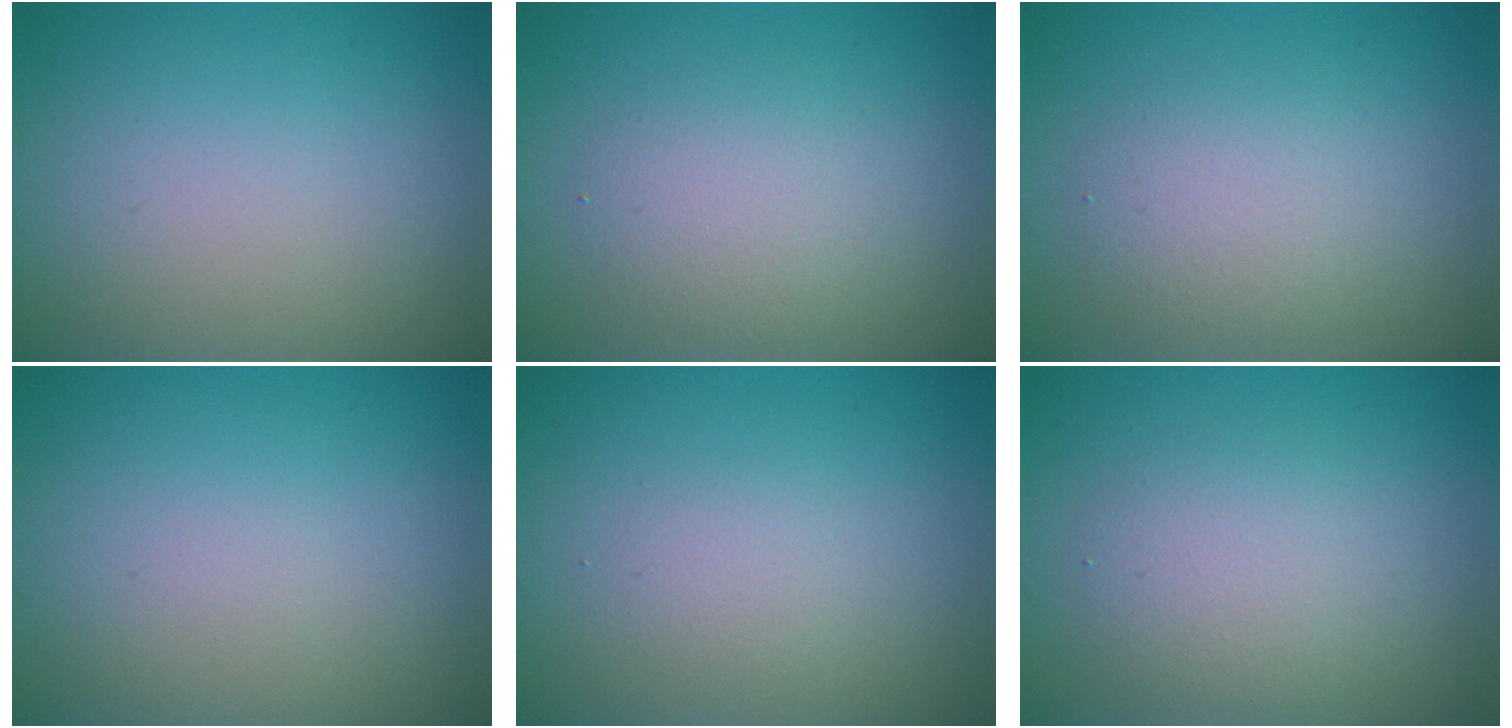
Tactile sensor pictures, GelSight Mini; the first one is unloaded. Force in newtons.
{"total": 2.9, "press": 2.9, "slide": 0.2}
{"total": 3.1, "press": 3.1, "slide": 0.2}
{"total": 0.0}
{"total": 1.2, "press": 1.2, "slide": 0.0}
{"total": 3.0, "press": 3.0, "slide": 0.1}